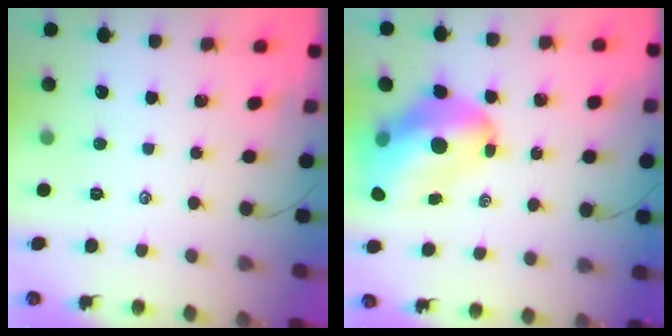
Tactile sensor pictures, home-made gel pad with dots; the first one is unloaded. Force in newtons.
{"total": 16.7, "press": 16.1, "slide": 4.6}